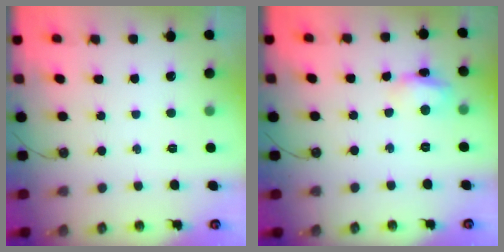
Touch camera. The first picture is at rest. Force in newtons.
{"total": 7.3, "press": 7.3, "slide": 0.5}